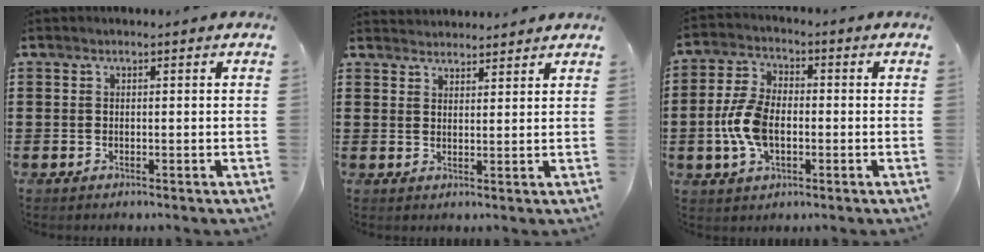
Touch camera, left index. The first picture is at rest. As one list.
[{"total": 2.4, "force": [2.4, 0.0, -0.4], "torque": [0.002, -0.006, 0.047]}, {"total": 8.2, "force": [-1.3, 4.8, 6.5], "torque": [-0.162, -0.002, -0.032]}]